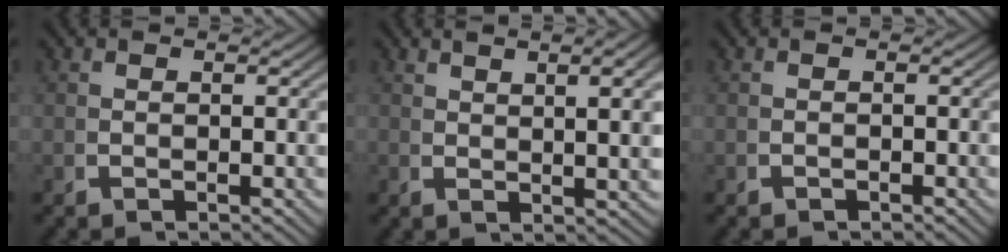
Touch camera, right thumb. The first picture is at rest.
{"total": 4.1, "force": [1.9, 0.6, 3.6], "torque": [-0.039, 0.007, 0.037]}
{"total": 0.7, "force": [-0.6, -0.2, -0.2], "torque": [0.005, -0.002, -0.010]}